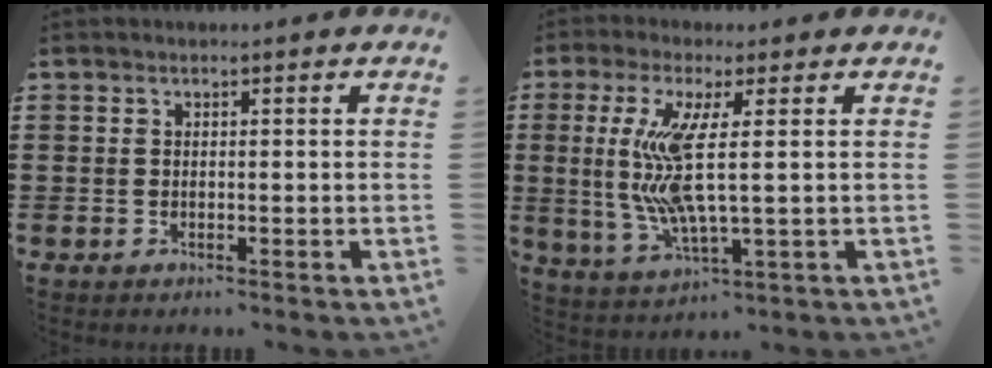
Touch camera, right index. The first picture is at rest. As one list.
[{"total": 10.3, "force": [1.5, 1.4, 10.1], "torque": [-0.231, -0.027, 0.018]}]